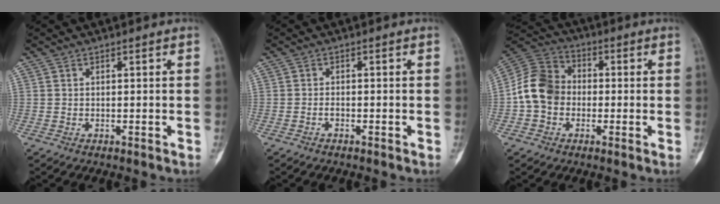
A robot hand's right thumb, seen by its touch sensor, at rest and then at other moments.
{"total": 0.8, "force": [-0.5, 0.4, 0.5], "torque": [-0.005, 0.006, -0.012]}
{"total": 10.5, "force": [-1.5, 8.6, 5.8], "torque": [-0.097, 0.033, -0.044]}